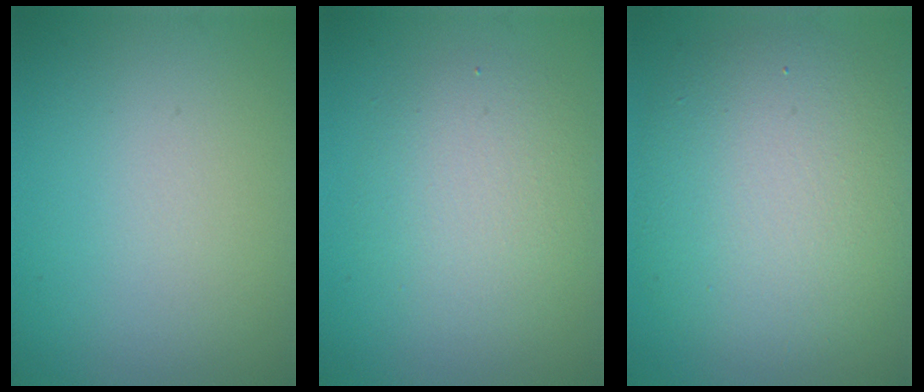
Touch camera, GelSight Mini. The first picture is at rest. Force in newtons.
{"total": 3.9, "press": 3.9, "slide": 0.2}
{"total": 9.2, "press": 9.2, "slide": 0.3}